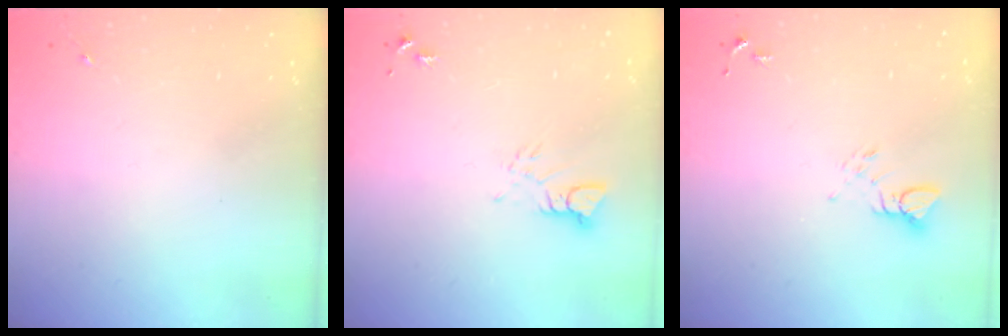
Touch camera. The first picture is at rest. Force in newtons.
{"total": 3.2, "press": 3.2, "slide": 0.2}
{"total": 4.0, "press": 4.0, "slide": 0.1}